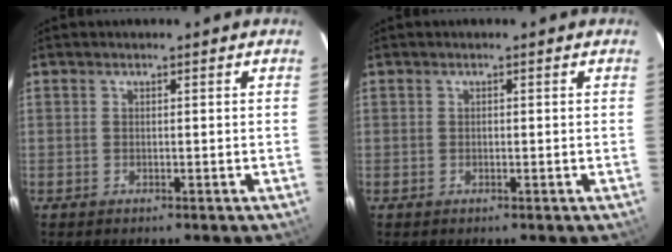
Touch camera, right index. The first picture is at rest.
{"total": 0.0}